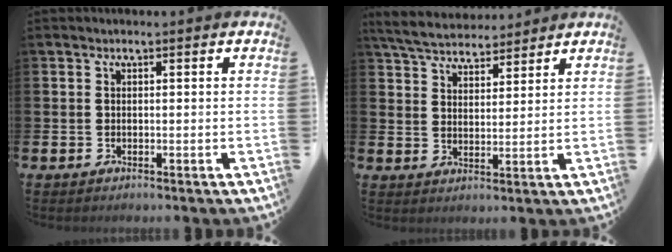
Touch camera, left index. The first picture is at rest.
{"total": 5.8, "force": [5.6, 1.2, 0.9], "torque": [-0.044, -0.022, 0.104]}